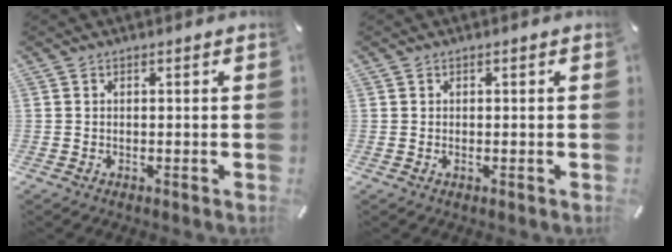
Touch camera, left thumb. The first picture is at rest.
{"total": 0.7, "force": [-0.2, 0.3, 0.5], "torque": [-0.002, -0.005, -0.005]}